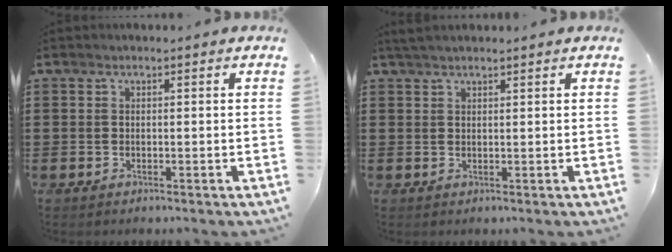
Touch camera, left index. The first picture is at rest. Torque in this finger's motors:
{"motor_torque": [0.11, 0.11, 0.12, 0.01]}